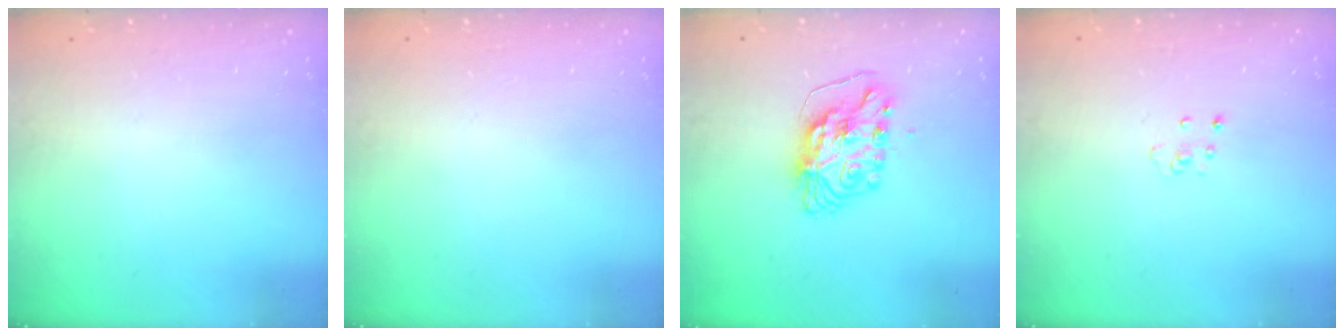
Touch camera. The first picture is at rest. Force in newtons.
{"total": 0.0}
{"total": 8.3, "press": 8.3, "slide": 0.8}
{"total": 2.8, "press": 2.7, "slide": 0.3}